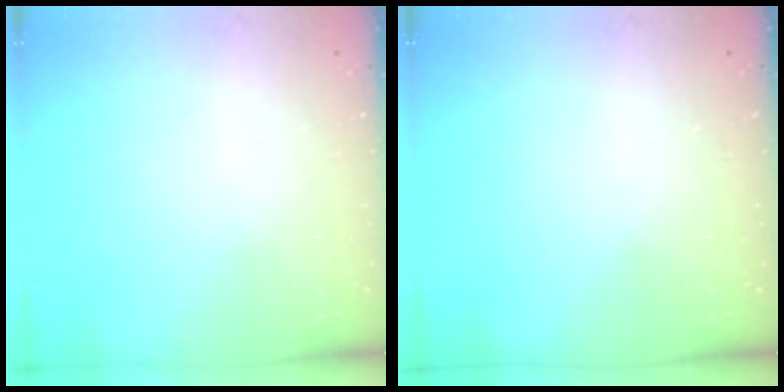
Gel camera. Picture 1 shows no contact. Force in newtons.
{"total": 0.0}